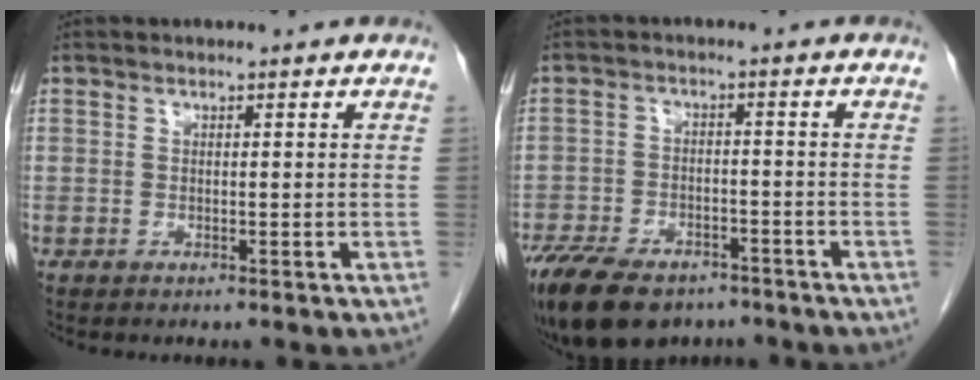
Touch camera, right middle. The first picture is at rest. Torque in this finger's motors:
{"motor_torque": [1.17, -0.97, 0.19, 0.12]}